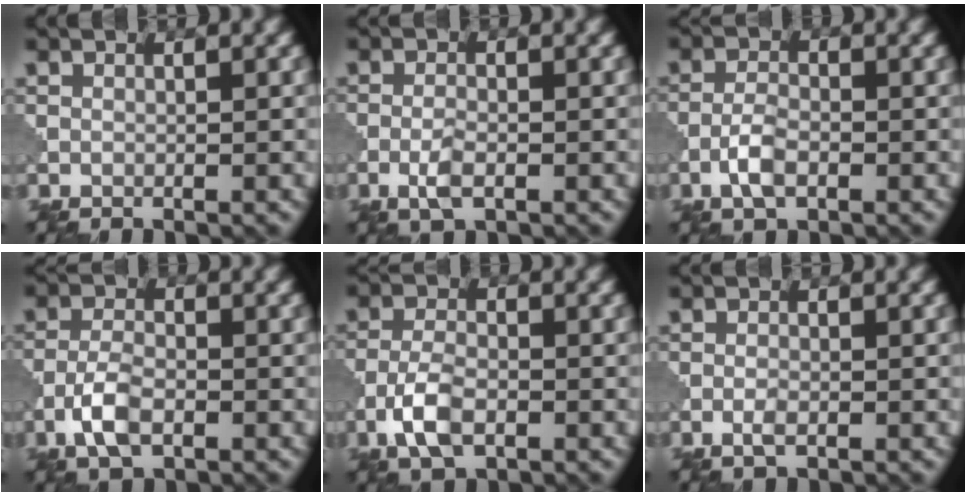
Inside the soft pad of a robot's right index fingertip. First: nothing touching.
{"total": 2.1, "force": [-0.9, 0.8, 1.7], "torque": [-0.037, -0.001, -0.022]}
{"total": 2.7, "force": [-1.3, 1.2, 2.1], "torque": [-0.044, 0.003, -0.032]}
{"total": 3.7, "force": [-1.7, 1.7, 2.7], "torque": [-0.057, 0.002, -0.040]}
{"total": 4.0, "force": [-1.9, 2.0, 3.0], "torque": [-0.061, 0.001, -0.042]}
{"total": 1.3, "force": [-0.6, 0.5, 1.0], "torque": [-0.023, 0.000, -0.014]}